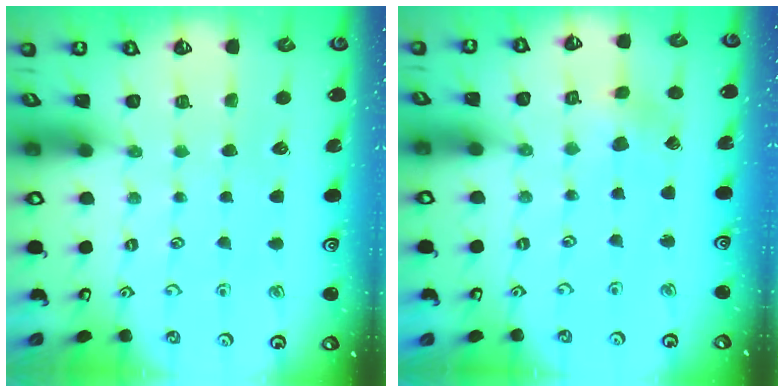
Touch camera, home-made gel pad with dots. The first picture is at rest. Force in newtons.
{"total": 2.5, "press": 2.5, "slide": 0.3}